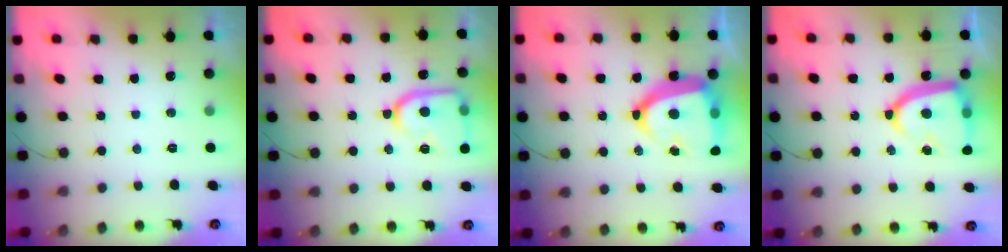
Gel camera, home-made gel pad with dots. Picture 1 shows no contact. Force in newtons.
{"total": 16.1, "press": 16.0, "slide": 1.4}
{"total": 21.5, "press": 21.5, "slide": 1.7}
{"total": 16.7, "press": 16.6, "slide": 1.5}